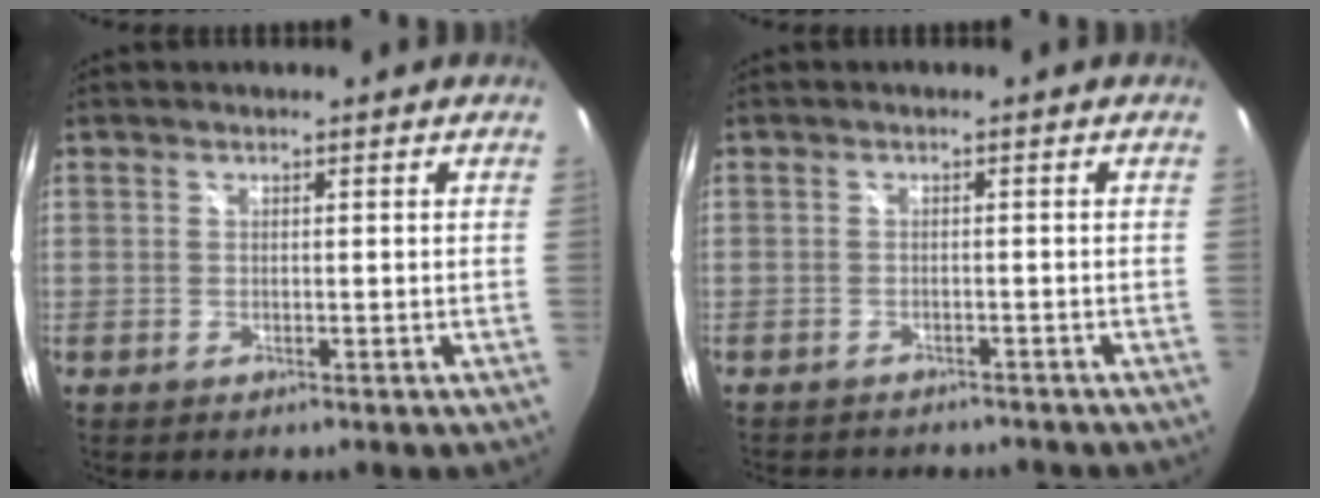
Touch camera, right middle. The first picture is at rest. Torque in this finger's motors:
{"motor_torque": [0.19, -0.32, 0.15, 0.06]}